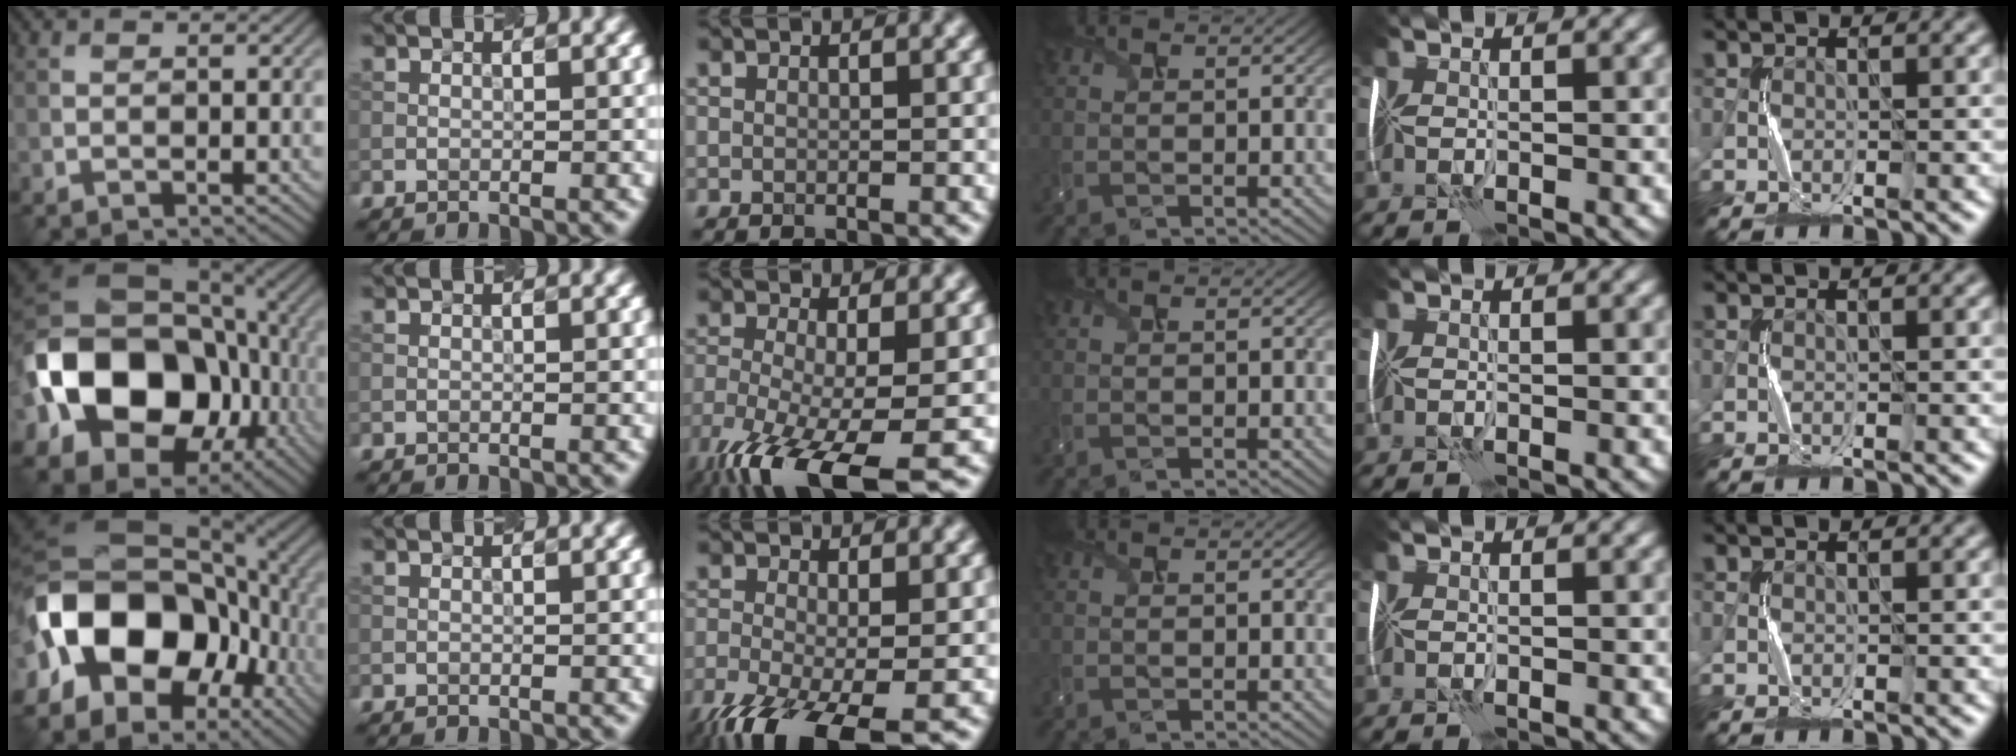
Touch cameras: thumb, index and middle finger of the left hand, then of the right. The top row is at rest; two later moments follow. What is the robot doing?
{"motion": "shake", "object": "handbell"}